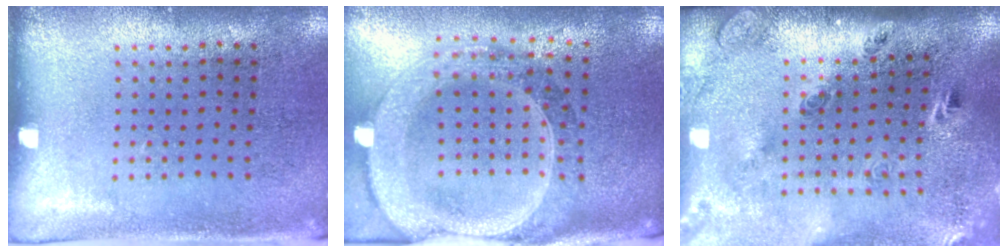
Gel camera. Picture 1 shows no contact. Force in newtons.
{"total": 2.7, "press": 2.4, "slide": 1.4}
{"total": 3.0, "press": 1.9, "slide": 2.2}